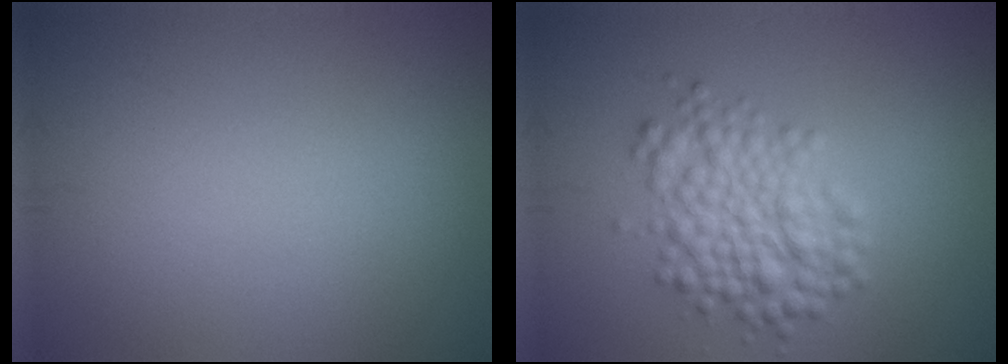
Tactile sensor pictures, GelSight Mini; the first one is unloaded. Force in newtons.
{"total": 5.0, "press": 4.9, "slide": 0.2}